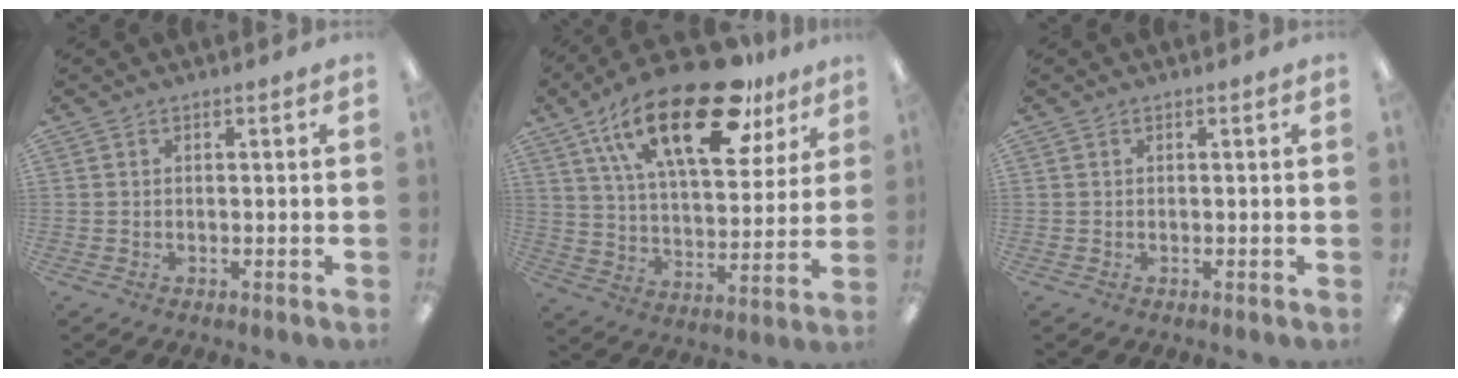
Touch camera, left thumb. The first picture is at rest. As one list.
[{"total": 26.5, "force": [15.2, 11.7, 18.3], "torque": [-0.299, -0.066, 0.256]}, {"total": 0.0}]